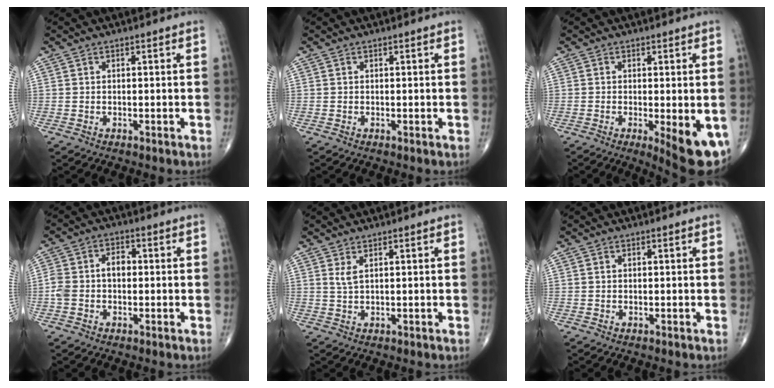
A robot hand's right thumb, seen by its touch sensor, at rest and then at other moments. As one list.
[{"total": 0.0}, {"total": 9.3, "force": [-2.9, 2.6, 8.5], "torque": [-0.103, -0.019, -0.035]}, {"total": 6.0, "force": [-0.4, 4.1, 4.3], "torque": [-0.088, 0.027, -0.010]}, {"total": 1.7, "force": [0.9, 0.4, 1.5], "torque": [-0.037, -0.001, 0.023]}, {"total": 0.0}]